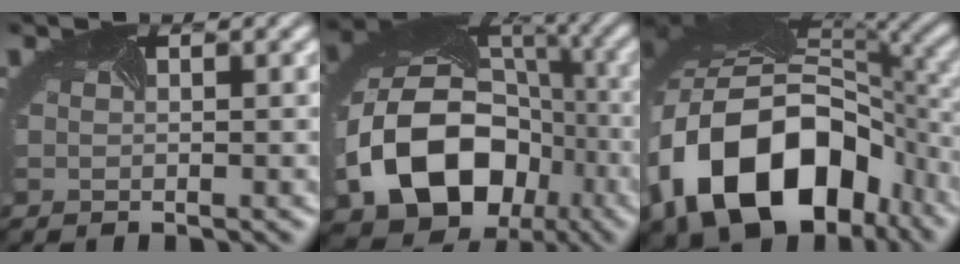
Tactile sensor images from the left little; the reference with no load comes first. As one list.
[{"total": 15.6, "force": [-5.3, 11.7, 8.8], "torque": [-0.171, -0.023, -0.079]}, {"total": 16.0, "force": [-5.6, 10.6, 10.6], "torque": [-0.199, -0.012, -0.097]}]